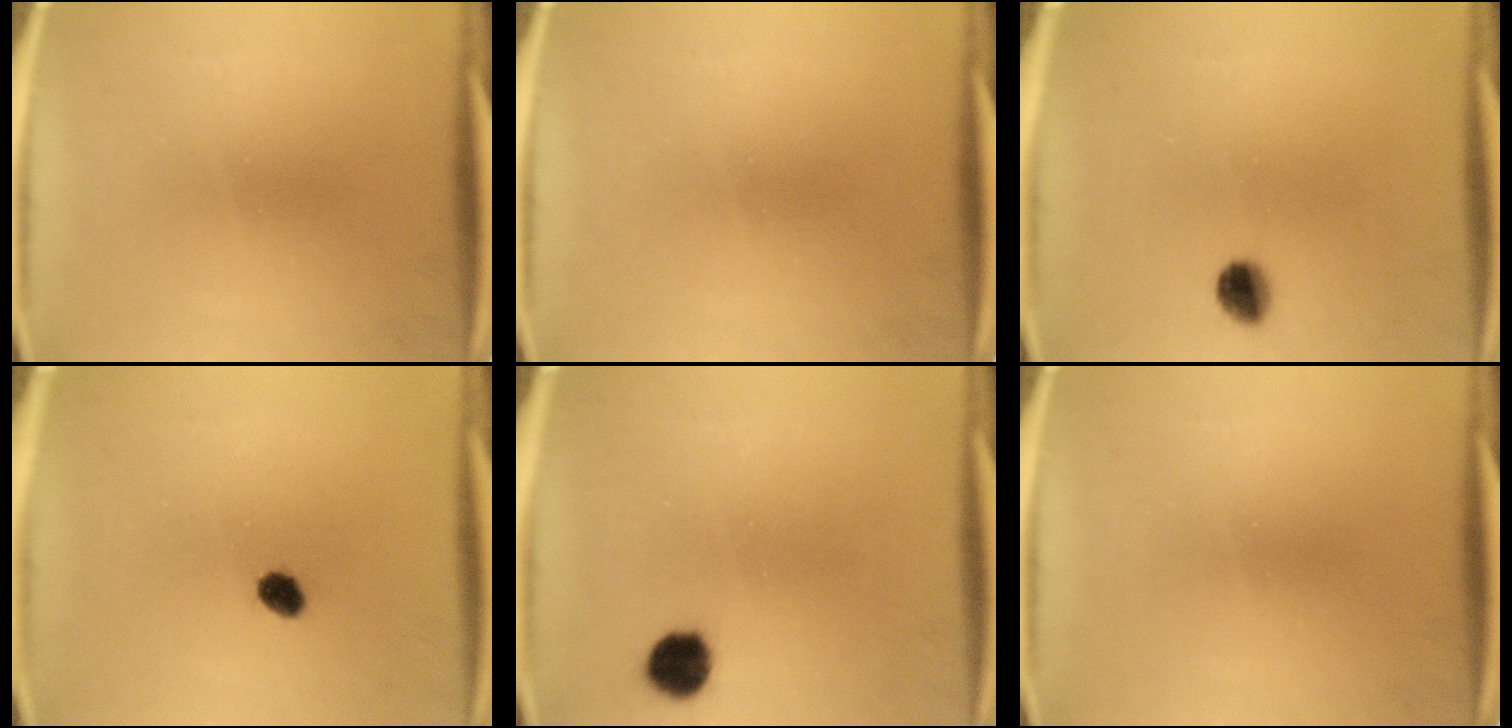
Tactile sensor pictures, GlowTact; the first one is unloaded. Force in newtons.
{"total": 0.0}
{"total": 4.2}
{"total": 3.0}
{"total": 5.5}
{"total": 0.0}